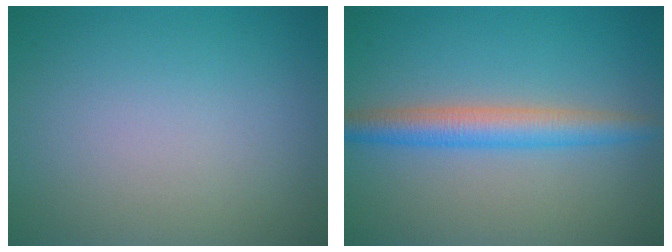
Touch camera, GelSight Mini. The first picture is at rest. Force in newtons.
{"total": 3.8, "press": 3.8, "slide": 0.1}